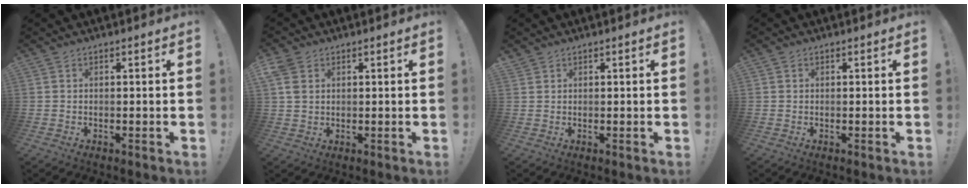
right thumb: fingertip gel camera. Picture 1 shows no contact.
{"total": 5.6, "force": [2.4, 4.1, 2.9], "torque": [-0.061, -0.001, 0.049]}
{"total": 1.0, "force": [0.9, 0.5, 0.1], "torque": [0.003, -0.002, 0.016]}
{"total": 0.7, "force": [0.3, 0.6, -0.1], "torque": [0.005, 0.000, 0.005]}